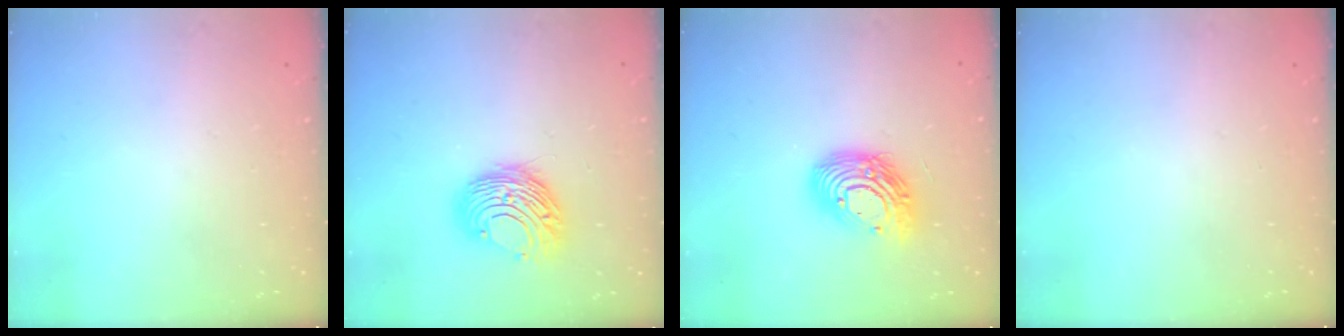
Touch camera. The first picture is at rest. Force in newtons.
{"total": 10.9, "press": 10.9, "slide": 0.6}
{"total": 14.9, "press": 14.9, "slide": 1.3}
{"total": 0.0}